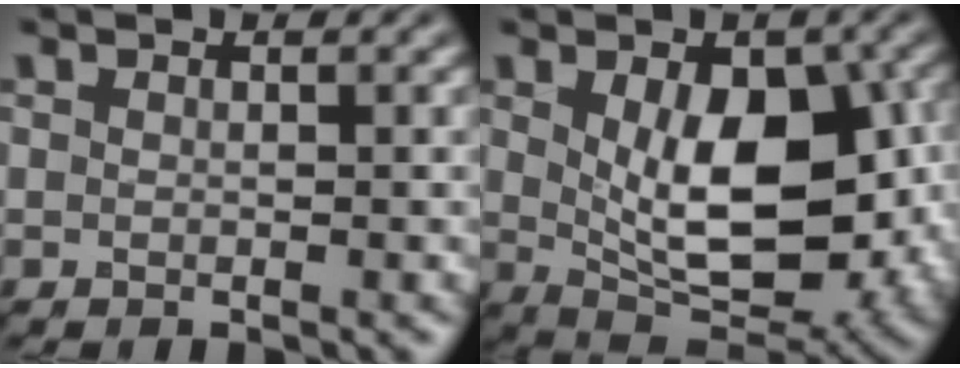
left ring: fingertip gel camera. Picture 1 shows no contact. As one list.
[{"total": 10.3, "force": [0.5, 5.6, 8.6], "torque": [-0.141, -0.018, 0.024]}]